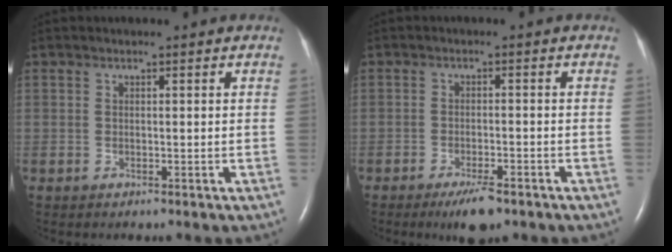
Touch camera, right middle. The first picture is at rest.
{"total": 4.5, "force": [-3.1, 1.0, 3.1], "torque": [-0.059, -0.006, -0.047]}